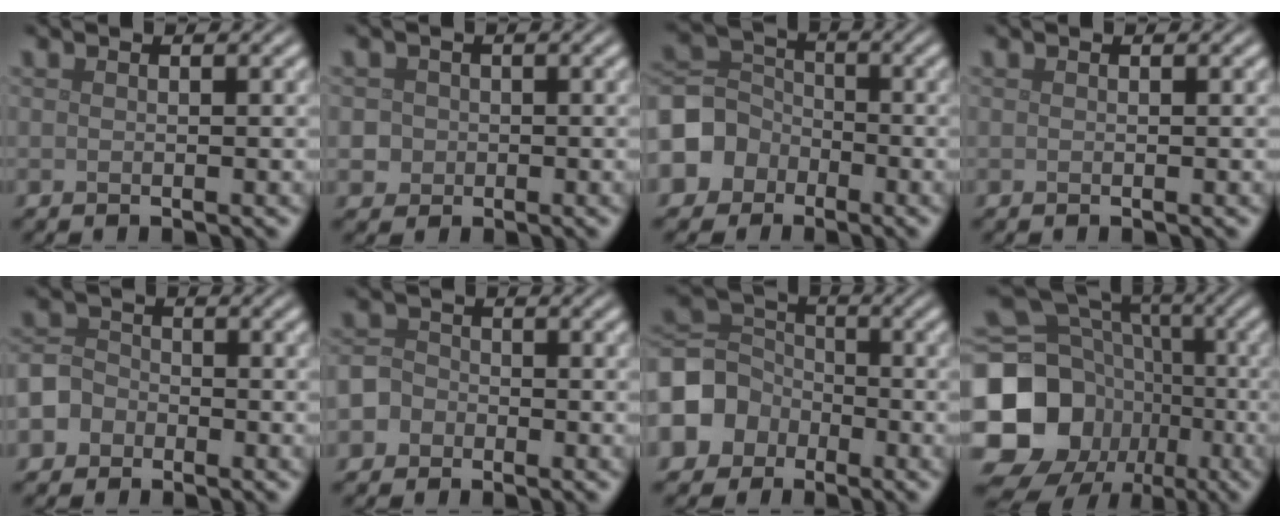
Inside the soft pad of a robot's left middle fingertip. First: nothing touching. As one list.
[{"total": 2.6, "force": [-0.4, 2.5, 0.6], "torque": [0.001, 0.011, -0.013]}, {"total": 5.8, "force": [-2.5, 4.8, 1.9], "torque": [-0.042, 0.007, -0.067]}, {"total": 0.0}, {"total": 4.1, "force": [-2.4, 3.1, 1.0], "torque": [-0.004, 0.001, -0.052]}, {"total": 3.4, "force": [-1.8, 2.8, 0.7], "torque": [0.003, 0.003, -0.043]}, {"total": 6.6, "force": [-2.8, 5.4, 2.4], "torque": [-0.057, 0.003, -0.074]}, {"total": 19.8, "force": [-5.6, 17.4, 7.5], "torque": [-0.177, -0.013, -0.130]}]